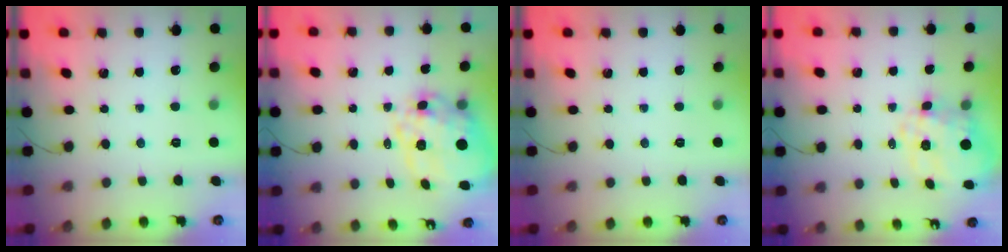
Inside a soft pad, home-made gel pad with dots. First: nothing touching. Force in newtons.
{"total": 17.4, "press": 16.9, "slide": 4.0}
{"total": 0.0}
{"total": 10.9, "press": 10.7, "slide": 2.2}